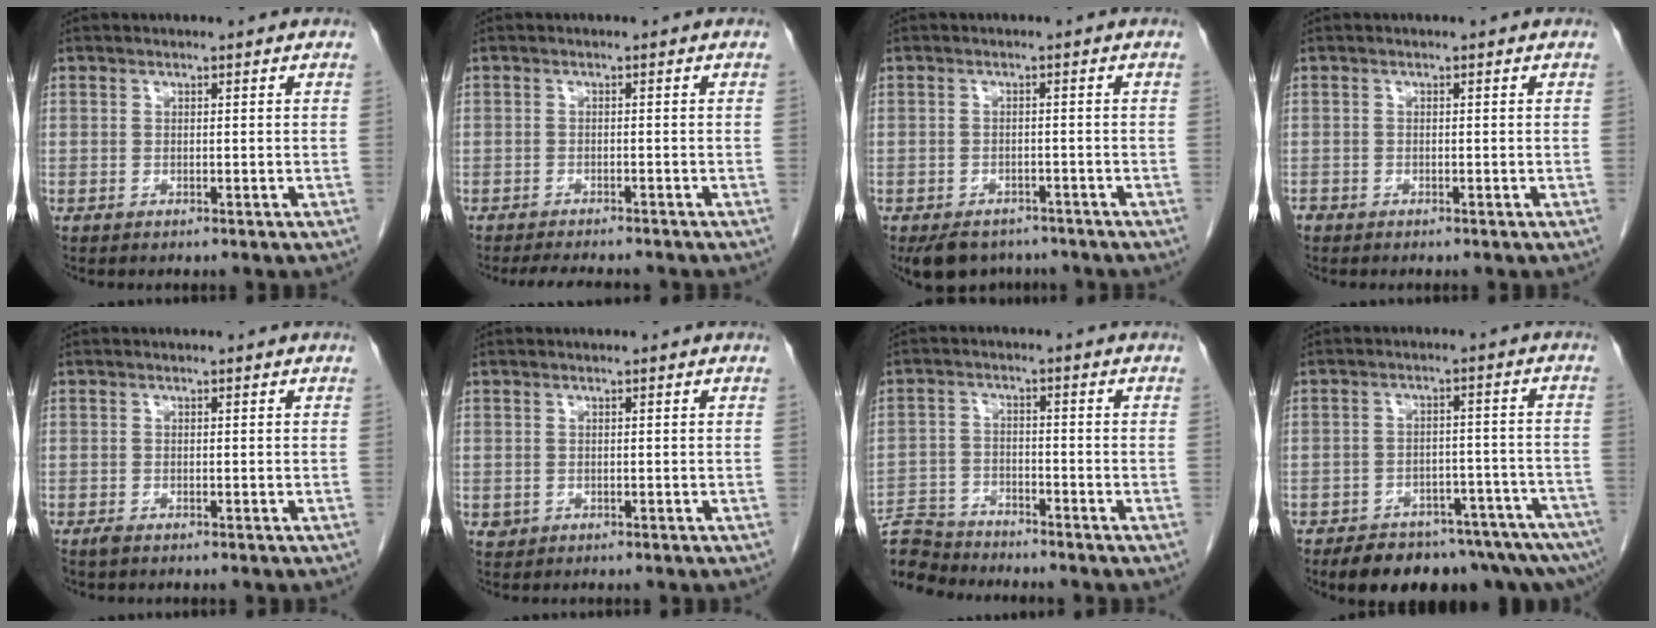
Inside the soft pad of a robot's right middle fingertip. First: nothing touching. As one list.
[{"total": 5.9, "force": [-5.3, 1.0, 2.3], "torque": [-0.032, -0.011, -0.076]}, {"total": 7.2, "force": [-6.0, 3.6, 1.9], "torque": [-0.025, -0.007, -0.082]}, {"total": 0.8, "force": [-0.6, 0.4, 0.1], "torque": [-0.004, 0.001, -0.013]}, {"total": 0.8, "force": [-0.6, 0.2, 0.4], "torque": [-0.014, -0.003, -0.010]}, {"total": 0.8, "force": [-0.2, 0.8, 0.2], "torque": [-0.004, 0.002, 0.001]}, {"total": 8.1, "force": [-8.0, 1.2, 0.4], "torque": [-0.012, 0.003, -0.152]}, {"total": 15.1, "force": [-12.7, 3.4, 7.5], "torque": [-0.044, 0.018, -0.163]}]